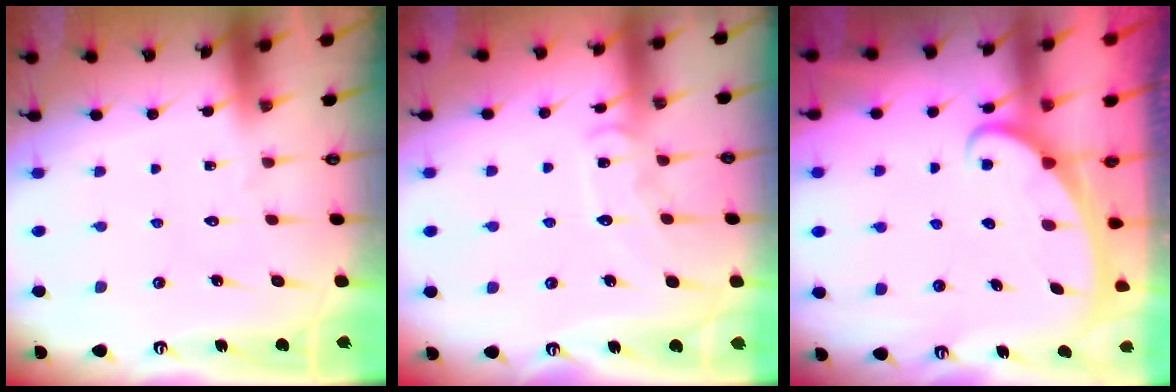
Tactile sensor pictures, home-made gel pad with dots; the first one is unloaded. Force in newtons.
{"total": 9.2, "press": 9.2, "slide": 0.7}
{"total": 2.6, "press": 2.6, "slide": 0.4}